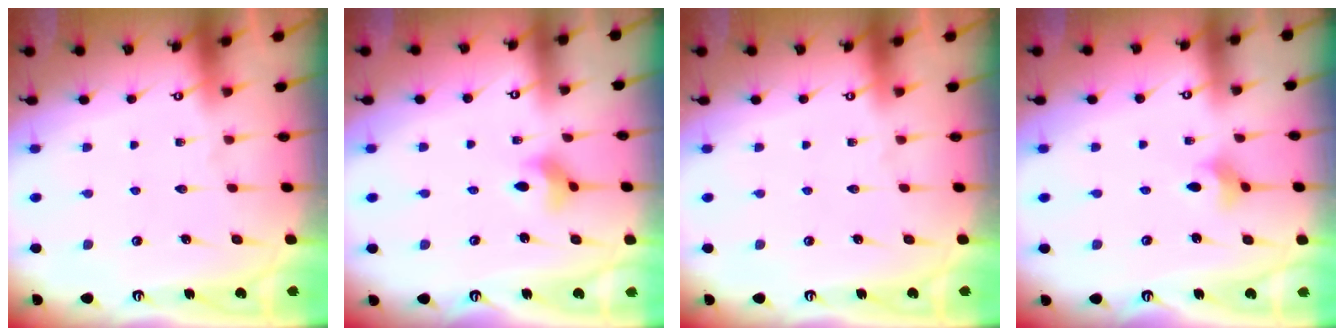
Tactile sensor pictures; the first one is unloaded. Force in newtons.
{"total": 3.8, "press": 3.8, "slide": 0.6}
{"total": 0.0}
{"total": 2.7, "press": 2.7, "slide": 0.5}